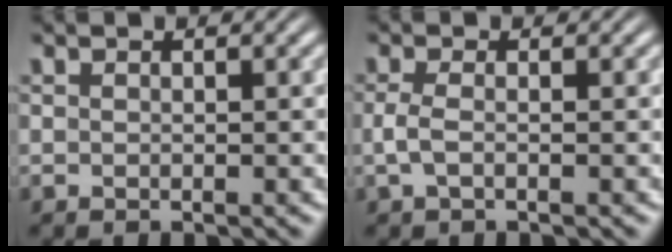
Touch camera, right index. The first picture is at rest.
{"total": 1.6, "force": [-0.5, 0.5, 1.5], "torque": [-0.041, -0.010, -0.003]}